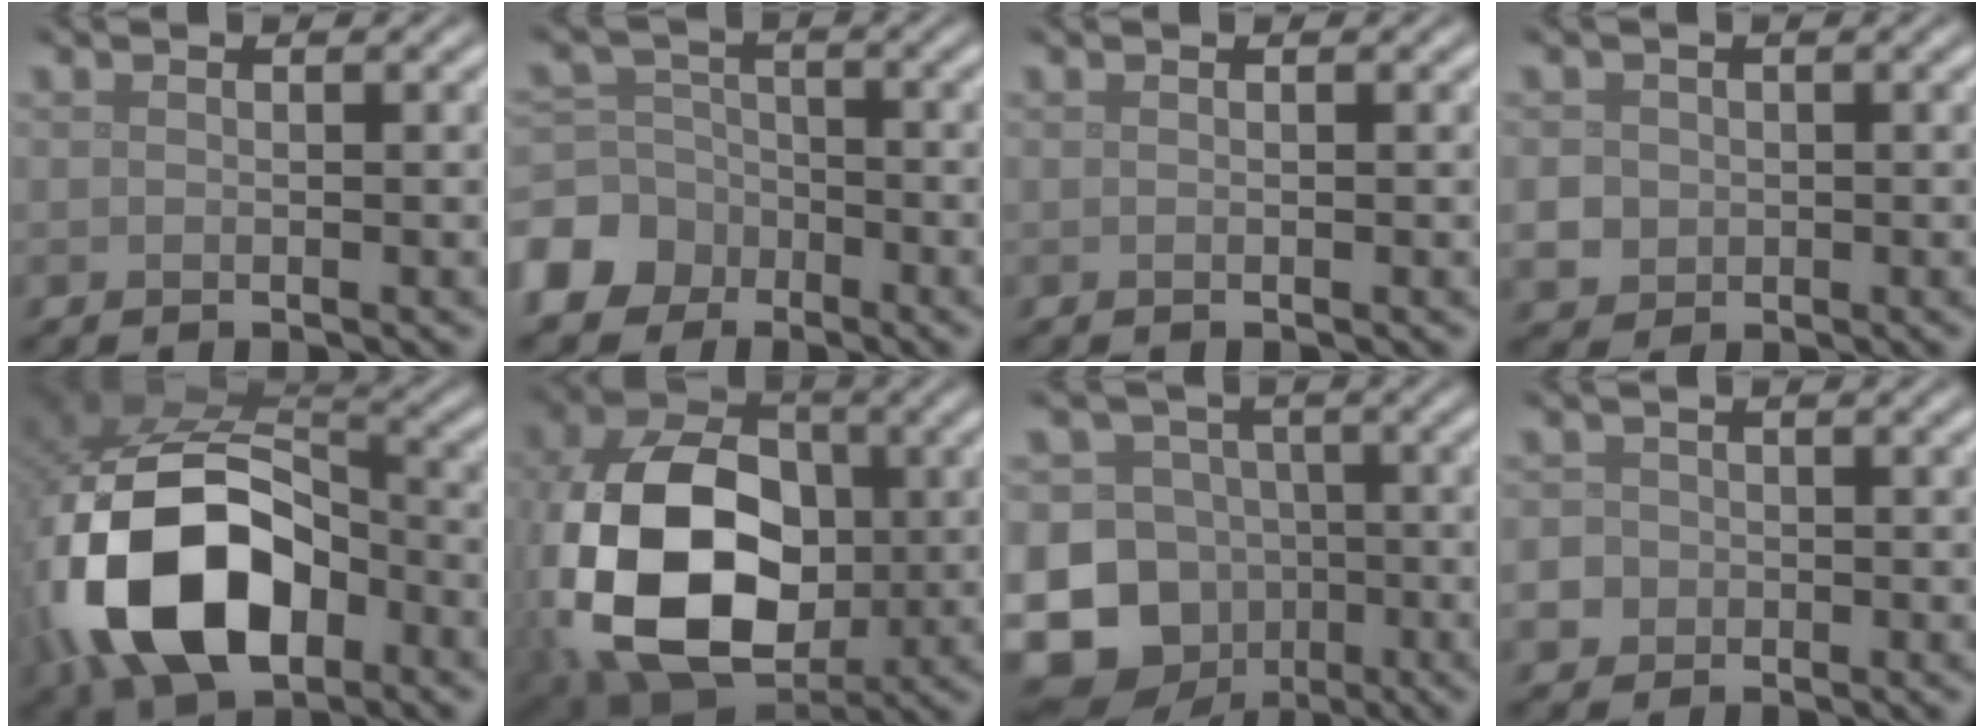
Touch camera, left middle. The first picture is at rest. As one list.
[{"total": 6.5, "force": [-3.9, 4.9, 1.6], "torque": [-0.025, -0.003, -0.091]}, {"total": 0.0}, {"total": 3.6, "force": [-0.5, 3.4, 1.1], "torque": [-0.019, 0.000, -0.012]}, {"total": 16.0, "force": [-4.5, 10.0, 11.6], "torque": [-0.249, -0.018, -0.086]}, {"total": 16.2, "force": [-1.9, 11.4, 11.4], "torque": [-0.251, -0.017, -0.041]}, {"total": 15.7, "force": [-5.6, 13.8, 4.9], "torque": [-0.128, -0.036, -0.110]}, {"total": 6.1, "force": [-2.1, 5.5, 1.6], "torque": [-0.041, -0.008, -0.064]}]